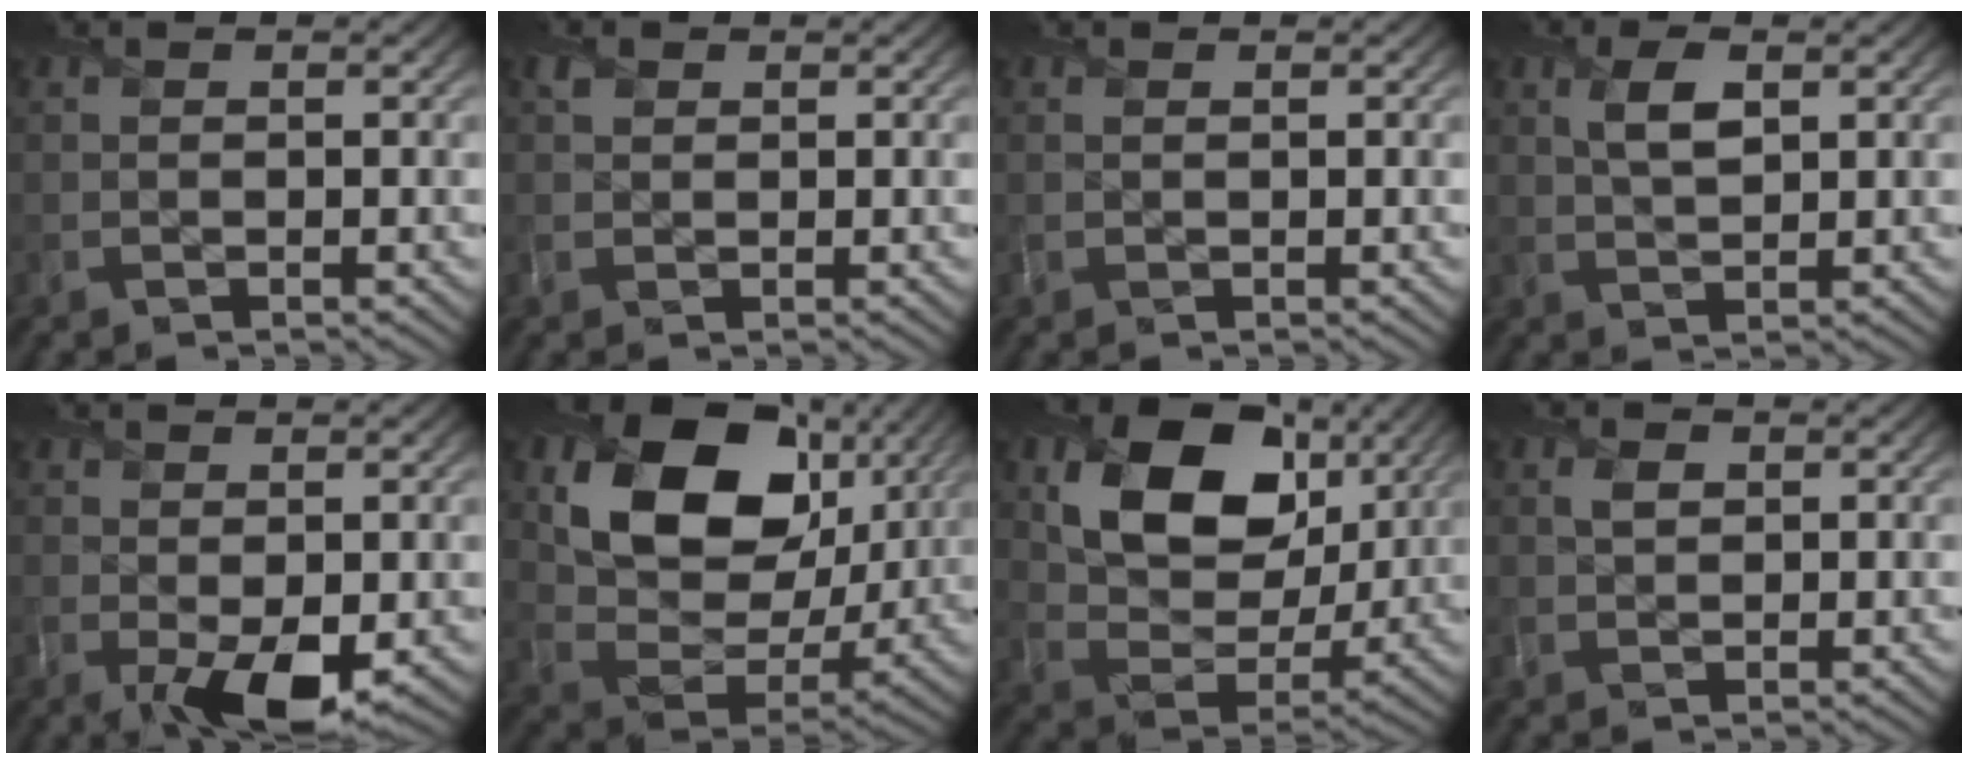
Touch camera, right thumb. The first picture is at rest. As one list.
[{"total": 1.1, "force": [0.6, 0.9, 0.2], "torque": [-0.003, -0.001, 0.012]}, {"total": 0.0}, {"total": 3.4, "force": [1.3, 1.5, 2.8], "torque": [-0.062, 0.001, 0.028]}, {"total": 4.5, "force": [-1.3, 2.2, 3.8], "torque": [-0.067, -0.018, -0.015]}, {"total": 15.6, "force": [6.5, 11.0, 8.9], "torque": [-0.171, -0.005, 0.118]}, {"total": 13.6, "force": [5.5, 9.7, 7.8], "torque": [-0.145, -0.008, 0.099]}, {"total": 1.4, "force": [0.5, 1.1, 0.7], "torque": [-0.016, -0.003, 0.010]}]